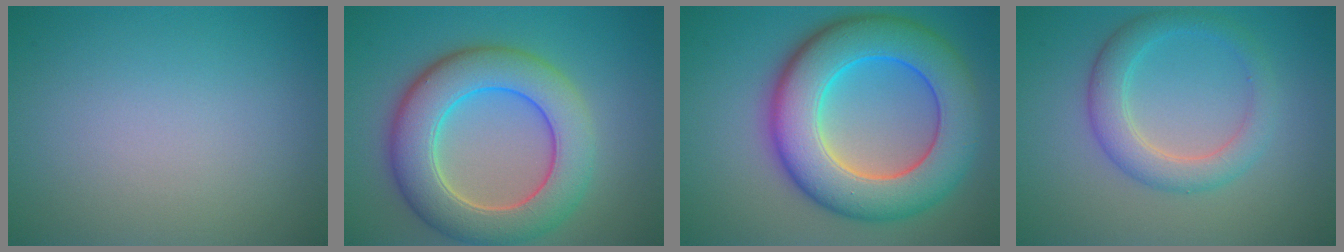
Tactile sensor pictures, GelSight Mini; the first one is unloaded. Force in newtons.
{"total": 8.8, "press": 8.8, "slide": 0.8}
{"total": 11.3, "press": 11.3, "slide": 0.1}
{"total": 3.7, "press": 3.7, "slide": 0.1}